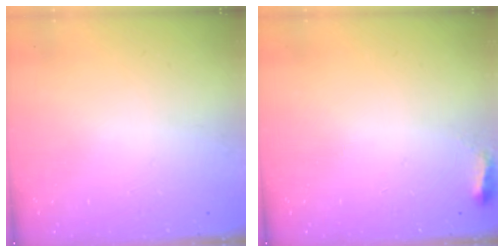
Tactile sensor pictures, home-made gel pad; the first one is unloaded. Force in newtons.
{"total": 5.0, "press": 4.9, "slide": 1.0}